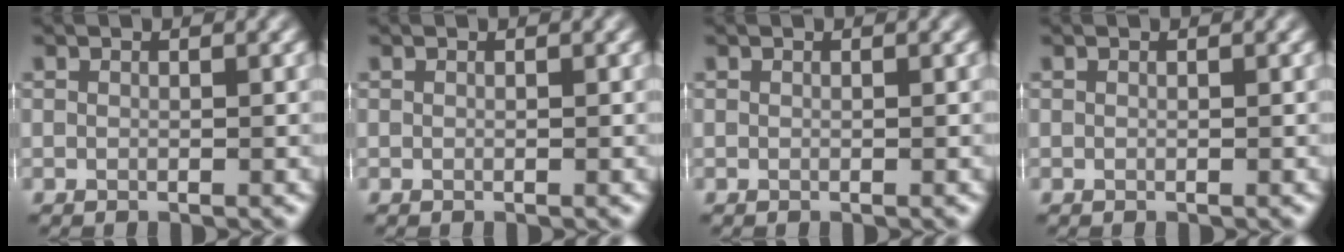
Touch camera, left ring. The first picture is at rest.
{"total": 0.0}
{"total": 0.0}
{"total": 0.0}